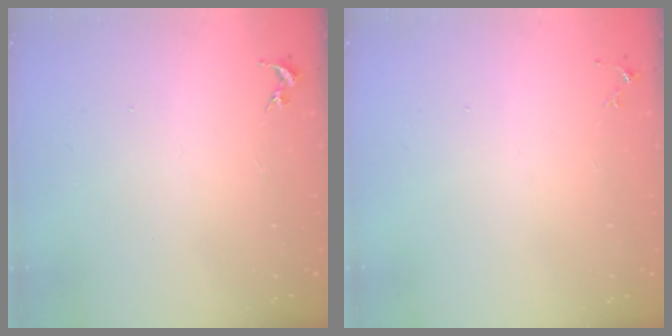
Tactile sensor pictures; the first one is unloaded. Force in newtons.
{"total": 3.3, "press": 3.3, "slide": 0.5}